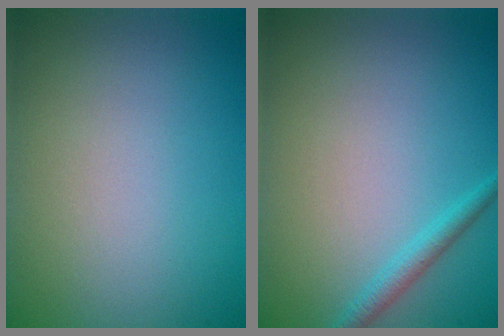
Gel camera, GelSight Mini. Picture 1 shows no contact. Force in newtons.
{"total": 1.5, "press": 1.5, "slide": 0.1}